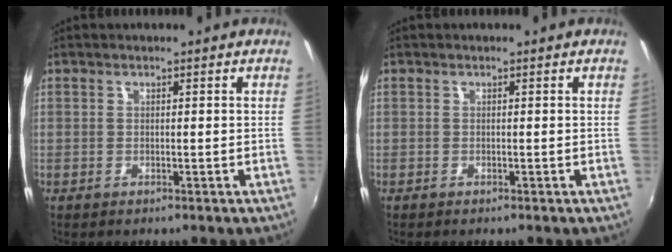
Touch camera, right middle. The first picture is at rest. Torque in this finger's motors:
{"motor_torque": [-0.08, -0.07, 0.02, 0.01]}